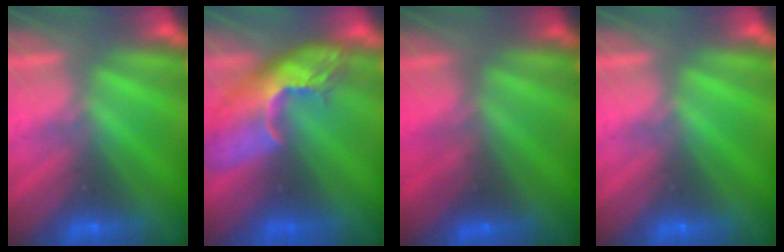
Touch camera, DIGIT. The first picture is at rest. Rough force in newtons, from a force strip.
{"total": 9.3}
{"total": 2.2}
{"total": 0.0}